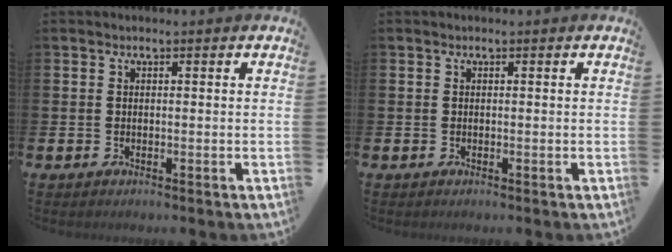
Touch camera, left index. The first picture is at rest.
{"total": 0.0}